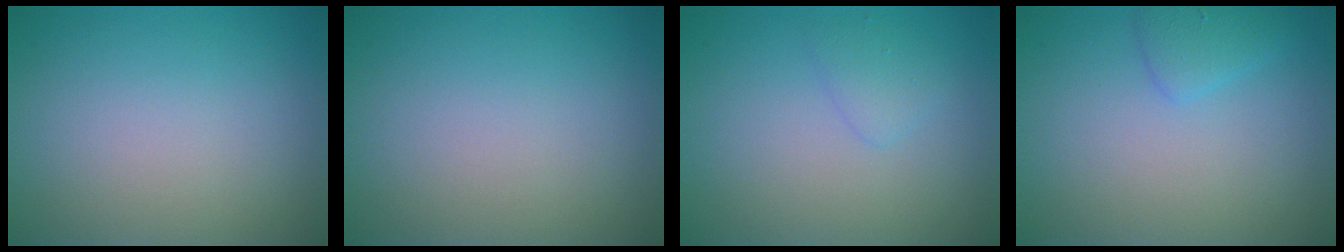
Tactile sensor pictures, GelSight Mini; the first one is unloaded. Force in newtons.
{"total": 0.0}
{"total": 1.3, "press": 1.3, "slide": 0.1}
{"total": 1.6, "press": 1.6, "slide": 0.1}